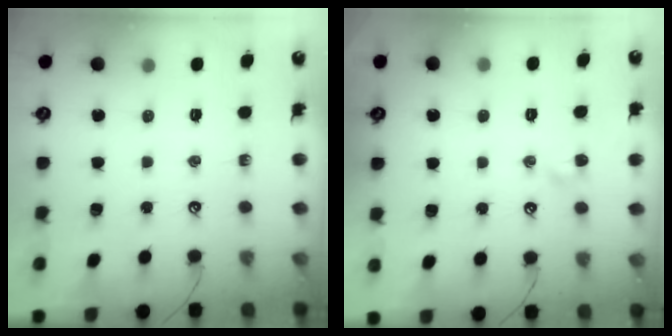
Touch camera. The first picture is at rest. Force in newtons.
{"total": 2.2, "press": 2.2, "slide": 0.1}